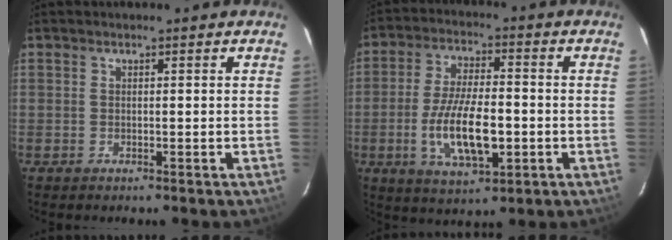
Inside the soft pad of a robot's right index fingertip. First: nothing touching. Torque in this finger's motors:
{"motor_torque": [0.48, -0.14, 0.48, 0.21]}